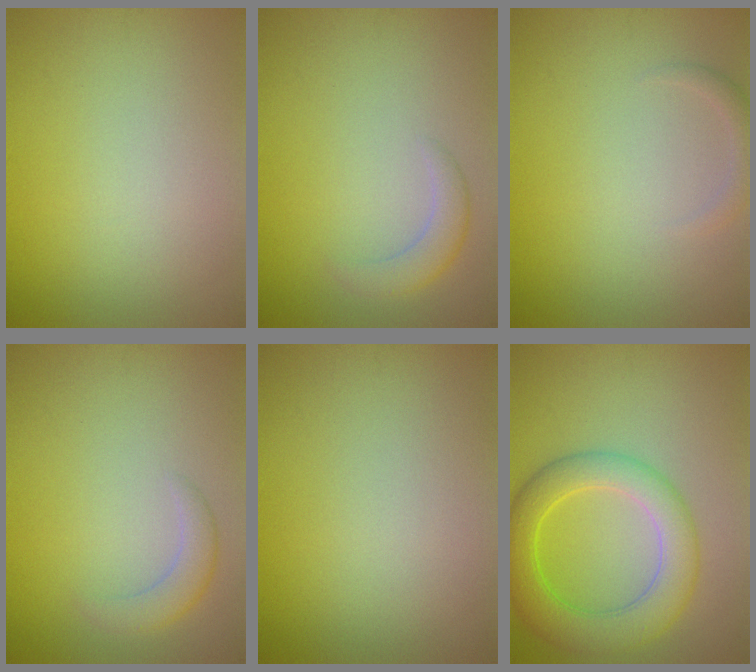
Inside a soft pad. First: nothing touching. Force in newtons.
{"total": 2.1, "press": 2.1, "slide": 0.2}
{"total": 1.2, "press": 1.2, "slide": 0.2}
{"total": 2.1, "press": 2.1, "slide": 0.2}
{"total": 0.0}
{"total": 6.2, "press": 6.2, "slide": 0.2}